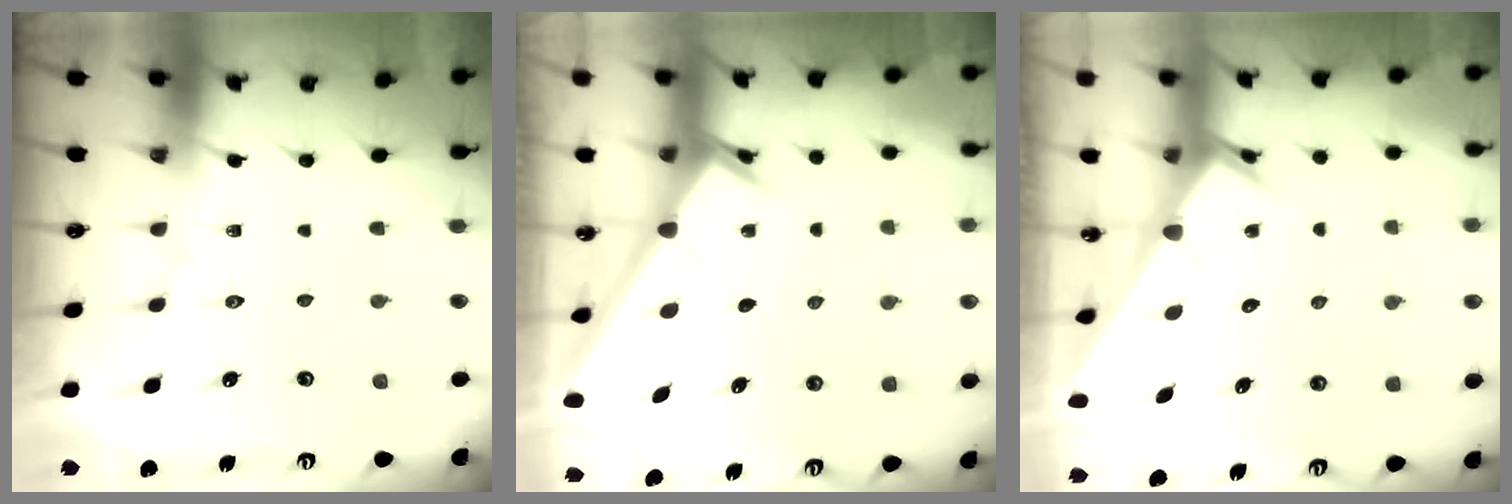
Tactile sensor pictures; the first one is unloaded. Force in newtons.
{"total": 2.3, "press": 2.3, "slide": 0.2}
{"total": 2.4, "press": 2.4, "slide": 0.1}